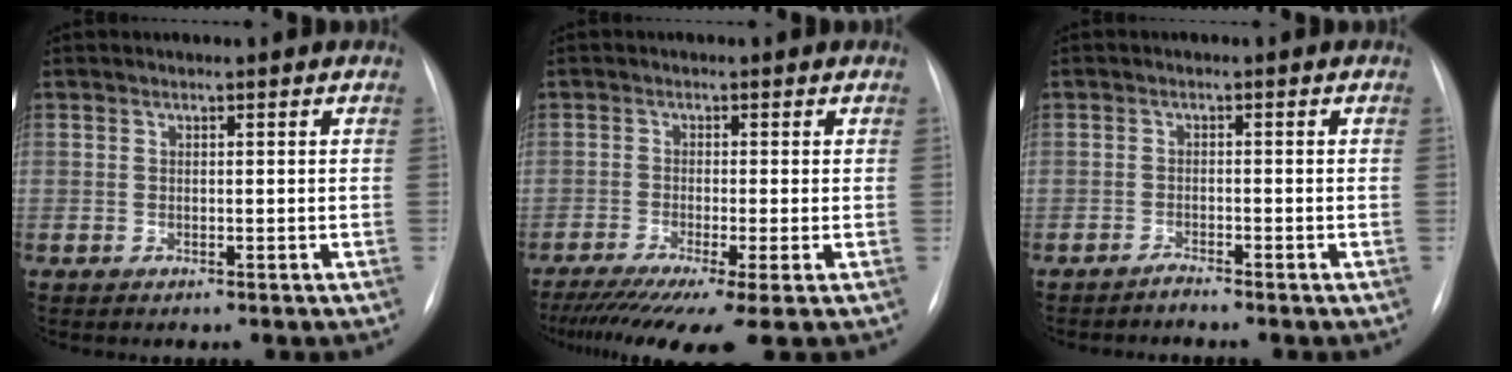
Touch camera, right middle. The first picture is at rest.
{"total": 11.4, "force": [-8.1, 0.3, 7.9], "torque": [-0.130, -0.030, -0.134]}
{"total": 1.1, "force": [-1.1, -0.3, 0.0], "torque": [0.001, -0.005, -0.017]}